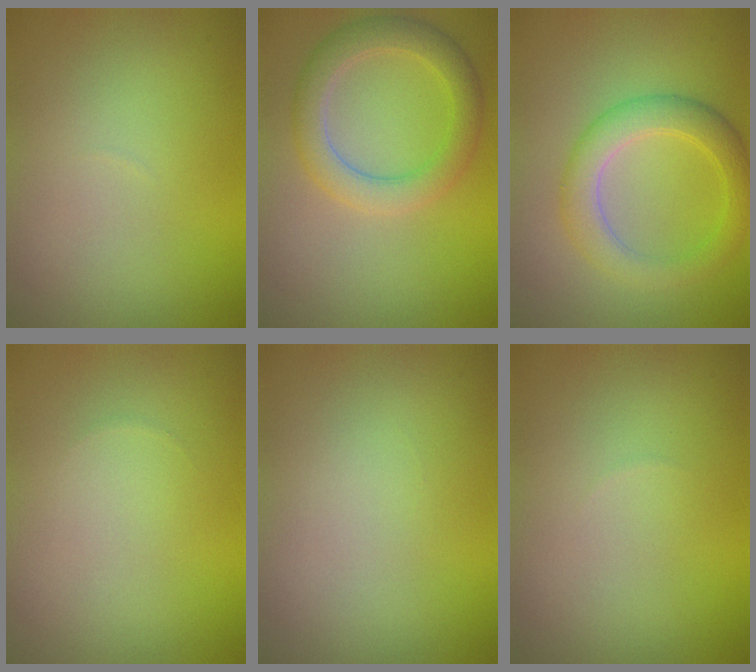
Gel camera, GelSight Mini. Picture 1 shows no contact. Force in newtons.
{"total": 4.0, "press": 4.0, "slide": 0.1}
{"total": 4.0, "press": 4.0, "slide": 0.1}
{"total": 0.0}
{"total": 0.0}
{"total": 0.0}